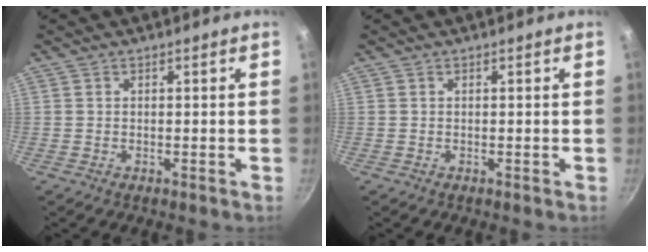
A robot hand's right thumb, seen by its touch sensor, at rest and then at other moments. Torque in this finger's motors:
{"motor_torque": [-0.23, 0.23, -0.13, 0.11, 0.00]}